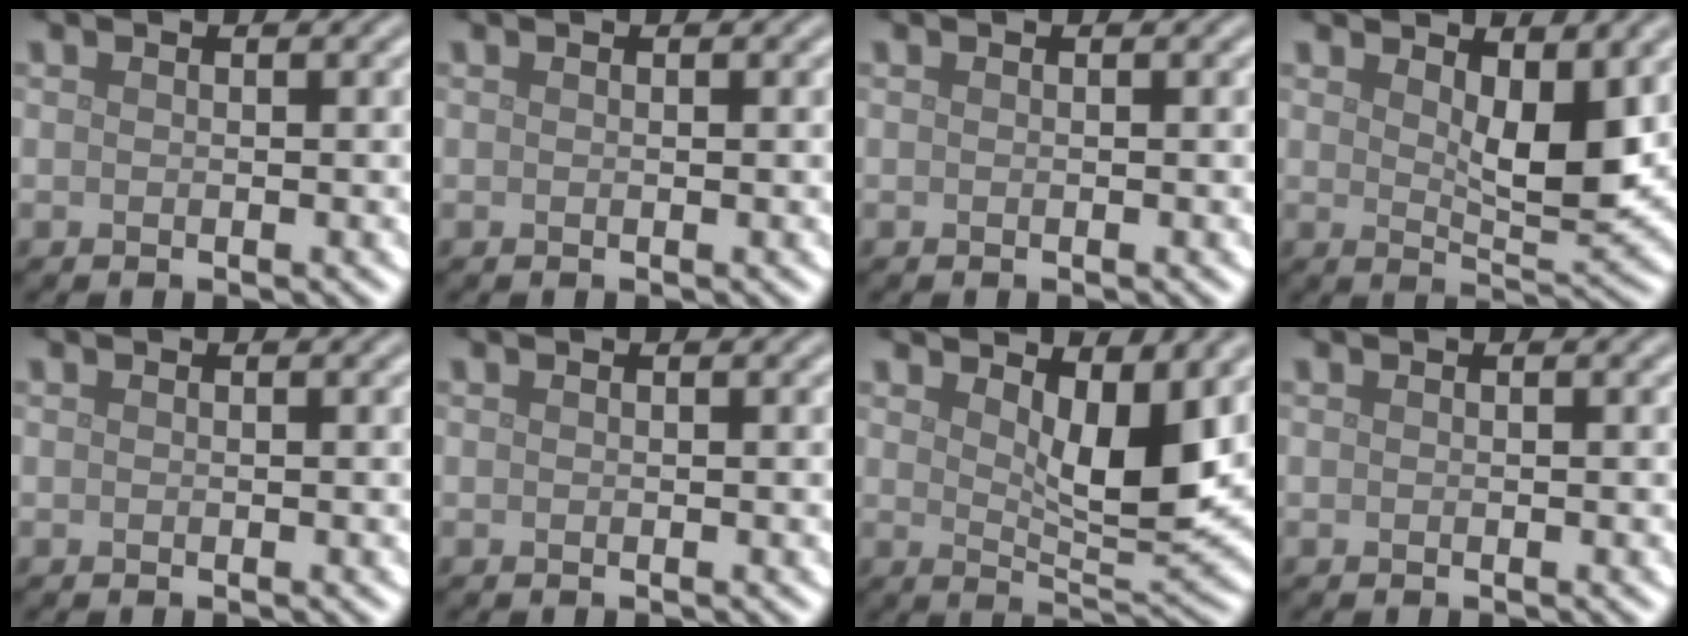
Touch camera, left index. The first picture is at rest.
{"total": 0.0}
{"total": 0.0}
{"total": 5.0, "force": [1.9, 2.0, 4.1], "torque": [-0.067, -0.007, 0.037]}
{"total": 0.0}
{"total": 0.0}
{"total": 5.8, "force": [2.5, 2.1, 4.8], "torque": [-0.072, -0.012, 0.045]}
{"total": 0.0}